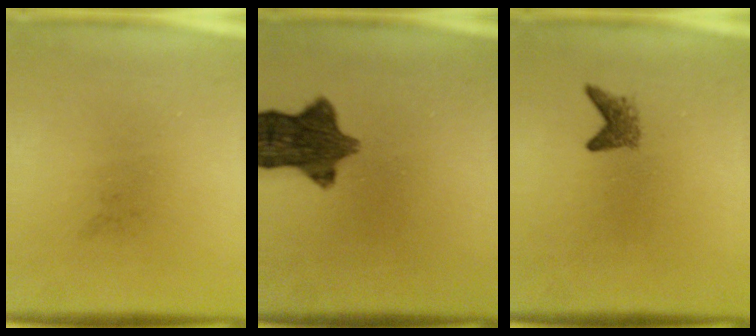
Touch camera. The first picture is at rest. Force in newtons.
{"total": 10.2}
{"total": 2.0}